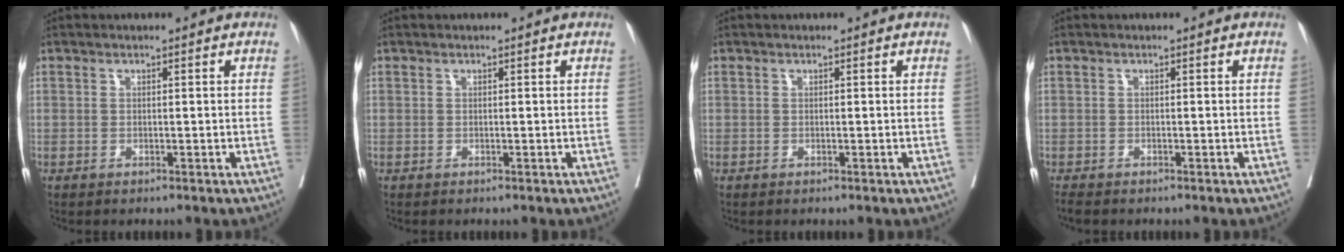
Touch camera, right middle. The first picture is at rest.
{"total": 0.0}
{"total": 0.0}
{"total": 1.4, "force": [-1.2, 0.3, 0.5], "torque": [-0.016, -0.007, -0.020]}